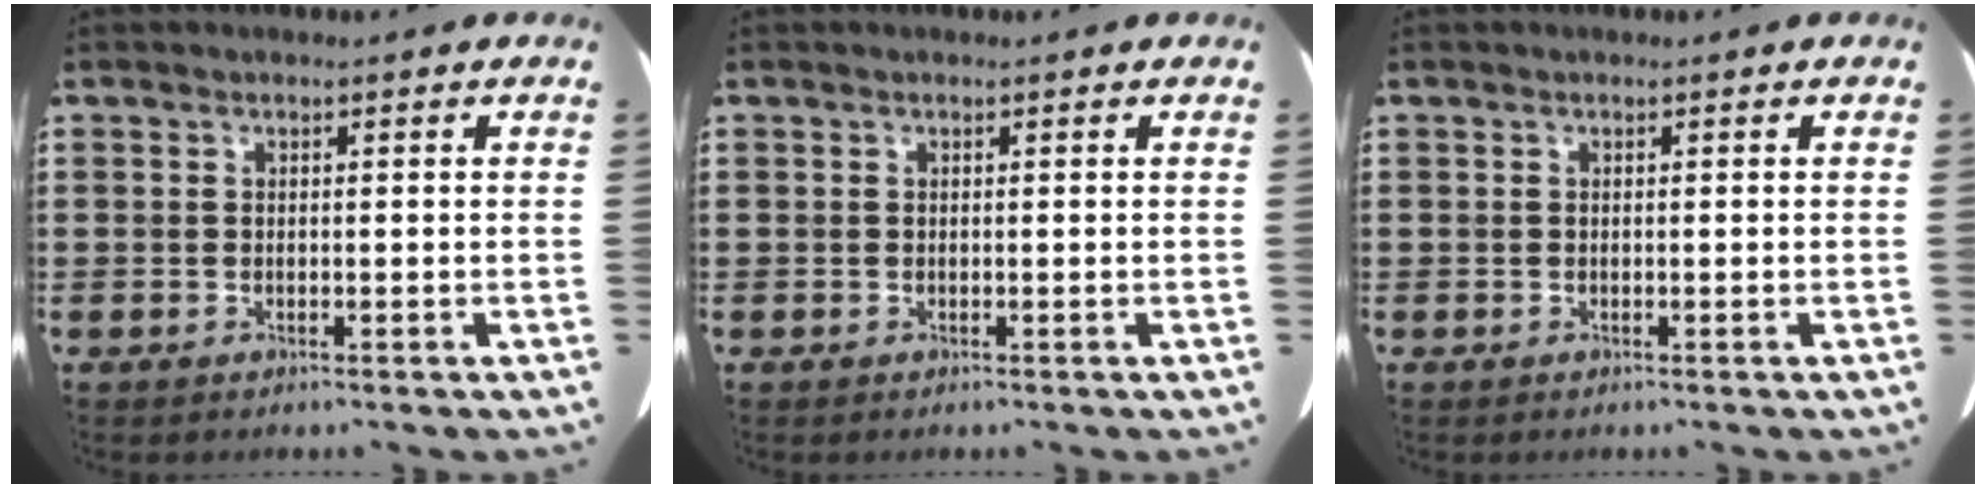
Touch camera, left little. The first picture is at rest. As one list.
[{"total": 0.0}, {"total": 0.0}]